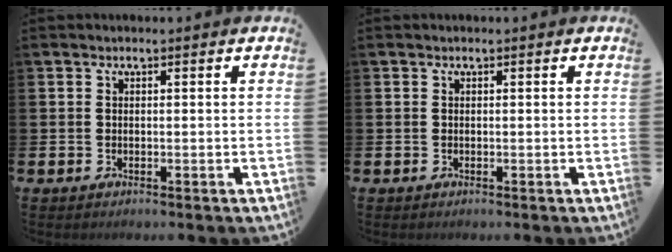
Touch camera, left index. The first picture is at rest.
{"total": 0.0}